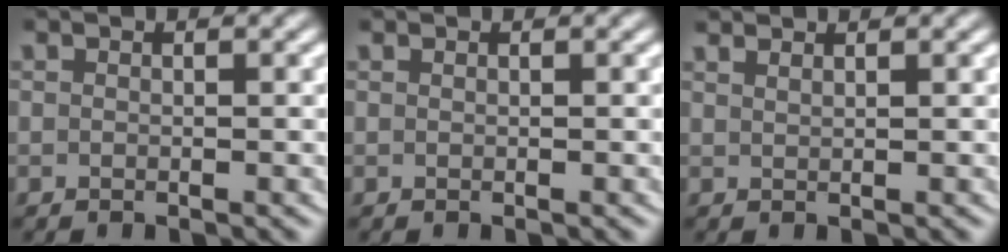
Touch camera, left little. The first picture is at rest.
{"total": 0.0}
{"total": 1.4, "force": [1.4, -0.5, 0.2], "torque": [-0.001, -0.003, 0.029]}